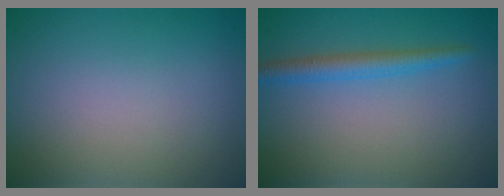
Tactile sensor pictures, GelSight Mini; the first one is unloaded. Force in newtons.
{"total": 2.4, "press": 2.4, "slide": 0.2}